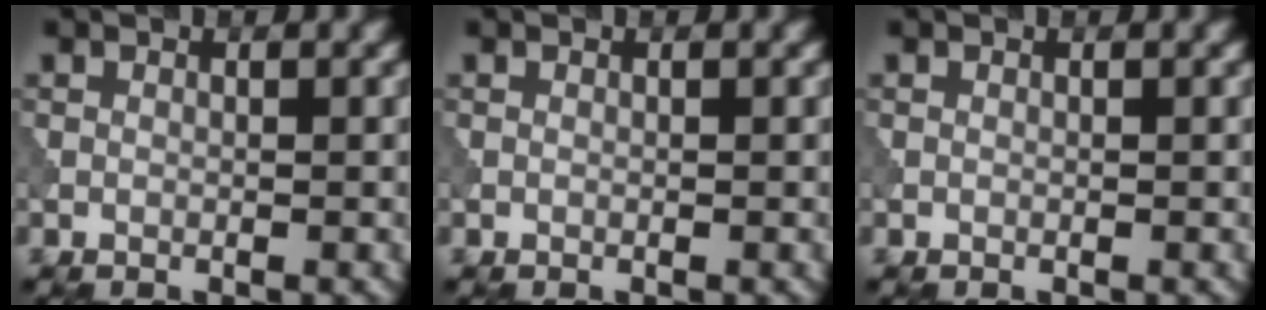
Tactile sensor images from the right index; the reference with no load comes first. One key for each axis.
{"total": 0.0}
{"total": 0.0}